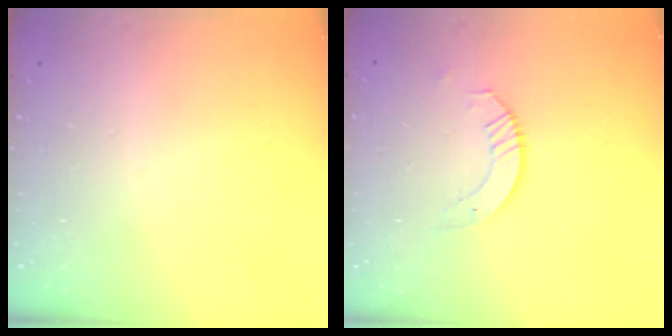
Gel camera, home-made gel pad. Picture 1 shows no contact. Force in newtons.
{"total": 3.2, "press": 3.2, "slide": 0.3}